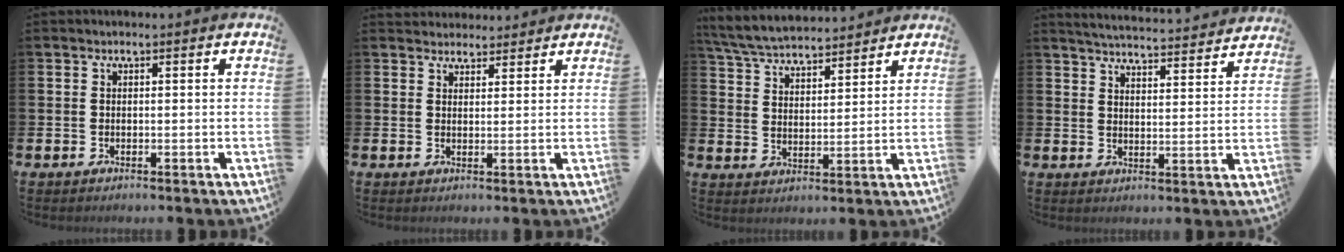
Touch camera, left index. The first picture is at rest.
{"total": 3.0, "force": [2.8, 1.0, -0.2], "torque": [0.011, -0.013, 0.049]}
{"total": 6.1, "force": [5.9, 1.0, 0.8], "torque": [-0.040, -0.032, 0.107]}
{"total": 5.0, "force": [5.0, 0.1, 0.4], "torque": [-0.021, -0.042, 0.086]}